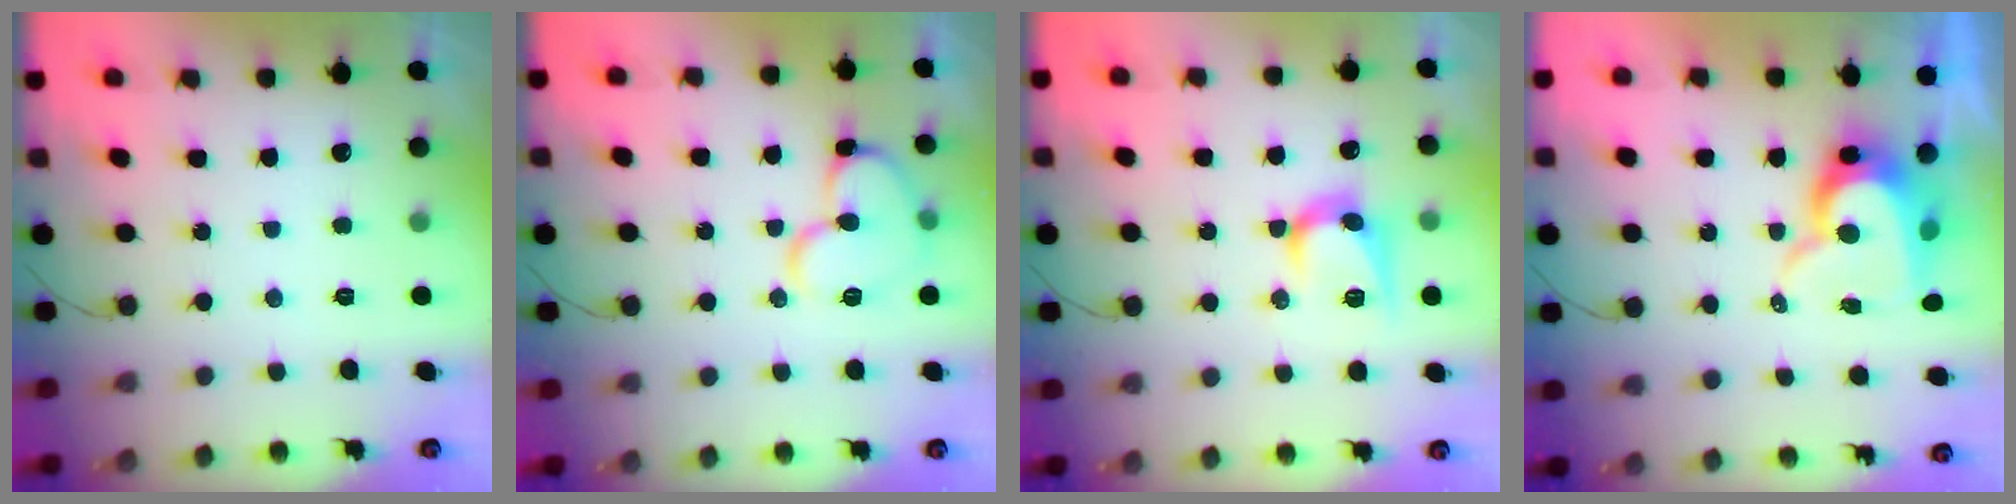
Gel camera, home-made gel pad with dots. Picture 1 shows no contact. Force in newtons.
{"total": 12.9, "press": 12.8, "slide": 1.8}
{"total": 9.8, "press": 9.8, "slide": 0.7}
{"total": 11.2, "press": 11.1, "slide": 1.1}